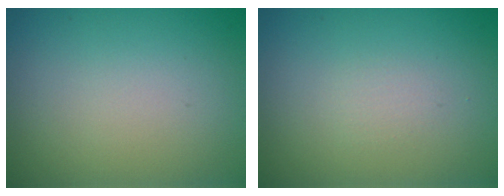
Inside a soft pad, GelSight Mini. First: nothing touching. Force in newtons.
{"total": 0.6, "press": 0.6, "slide": 0.0}